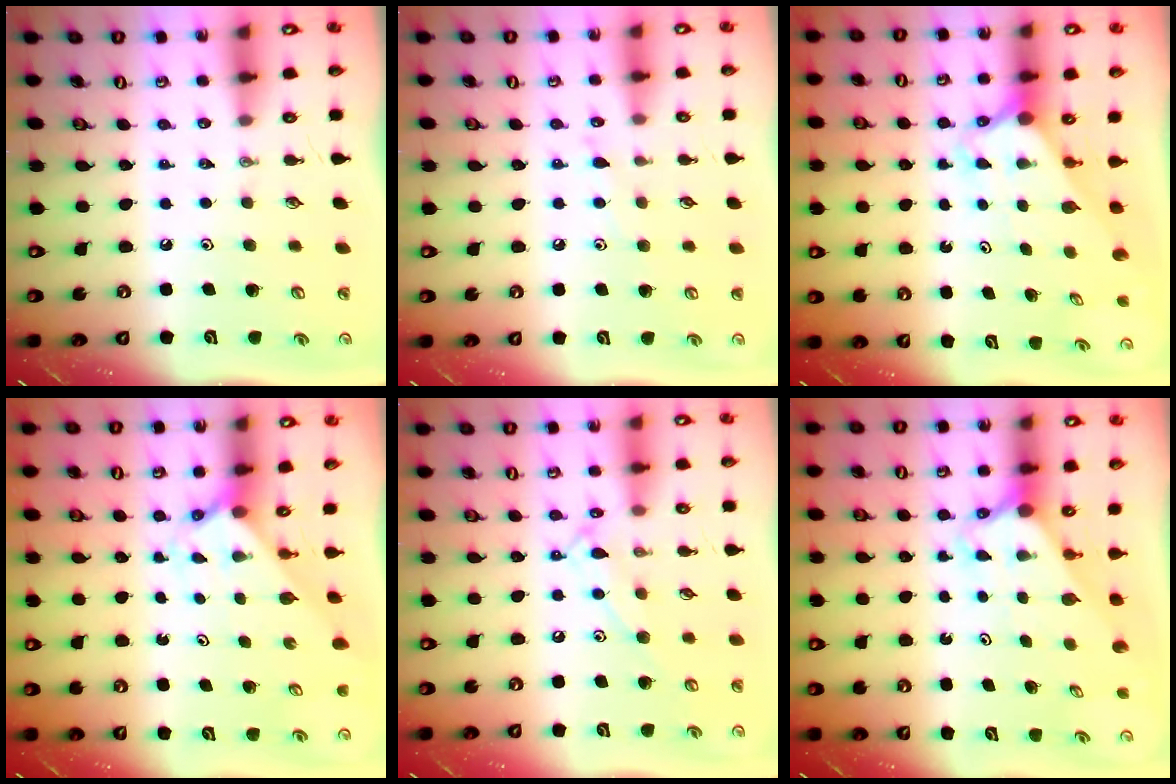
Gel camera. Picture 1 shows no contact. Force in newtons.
{"total": 6.3, "press": 6.2, "slide": 0.7}
{"total": 2.6, "press": 2.6, "slide": 0.2}
{"total": 1.8, "press": 1.7, "slide": 0.2}
{"total": 10.8, "press": 10.8, "slide": 0.8}
{"total": 2.7, "press": 2.7, "slide": 0.1}